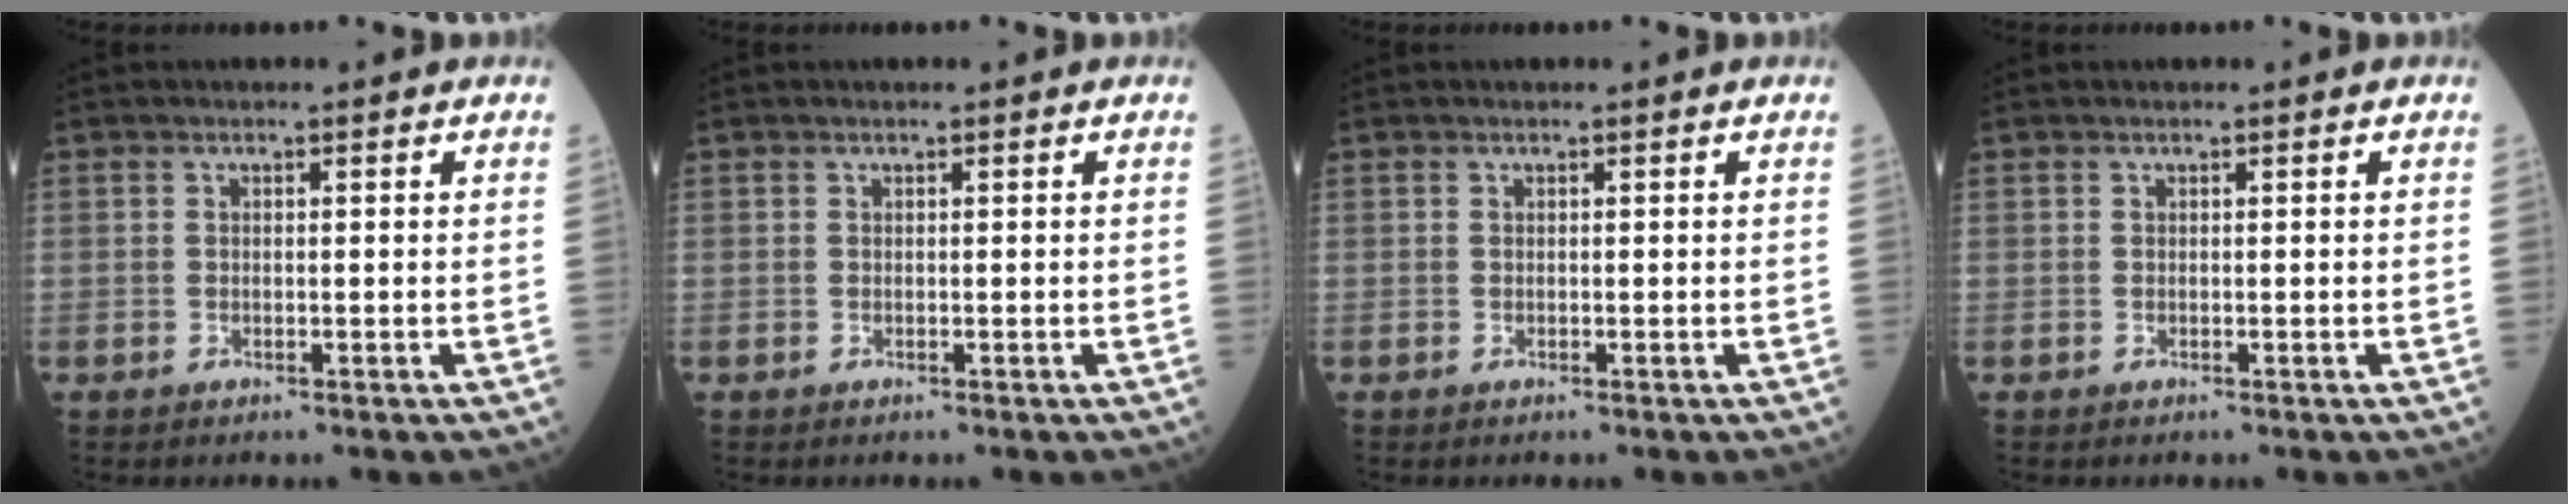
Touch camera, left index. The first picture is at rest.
{"total": 0.0}
{"total": 0.0}
{"total": 0.0}